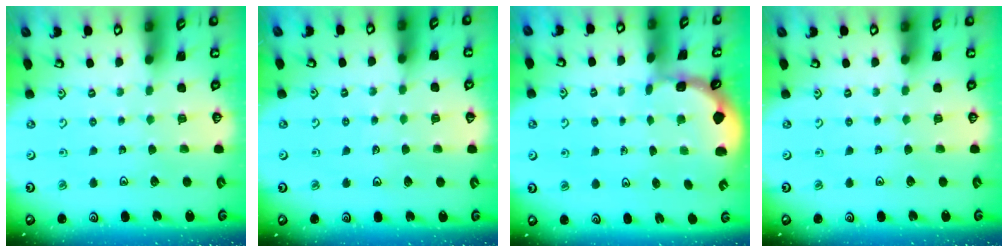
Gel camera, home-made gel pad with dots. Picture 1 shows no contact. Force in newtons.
{"total": 3.5, "press": 3.4, "slide": 0.8}
{"total": 1.1, "press": 1.1, "slide": 0.1}
{"total": 0.0}